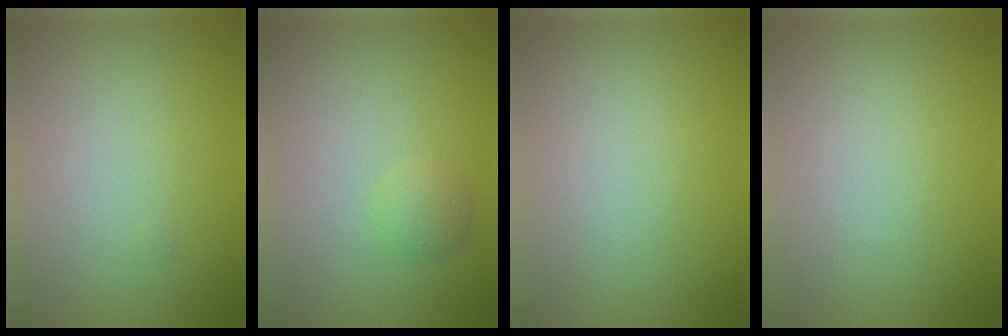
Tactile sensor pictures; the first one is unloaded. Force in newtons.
{"total": 1.5, "press": 1.5, "slide": 0.1}
{"total": 0.0}
{"total": 0.0}